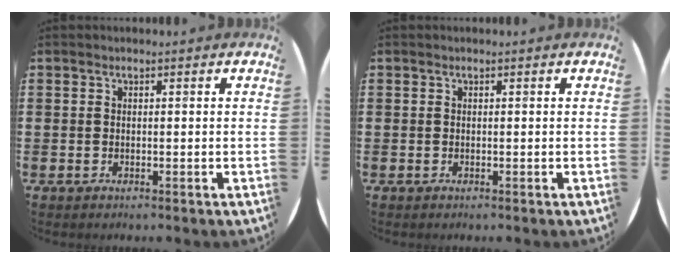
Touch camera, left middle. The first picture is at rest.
{"total": 0.0}